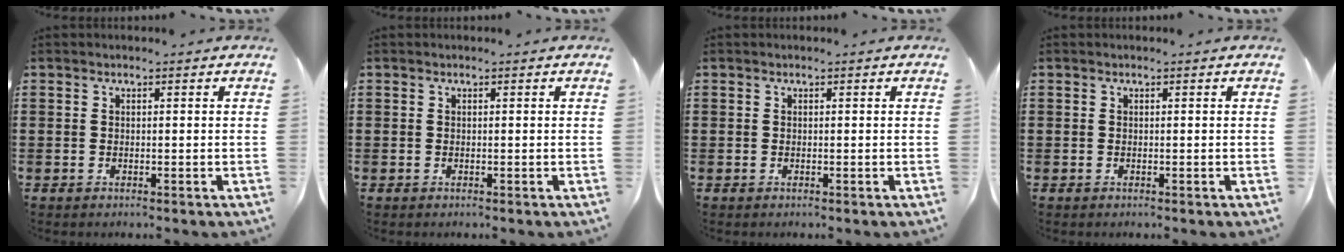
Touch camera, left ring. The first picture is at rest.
{"total": 0.0}
{"total": 0.0}
{"total": 0.0}